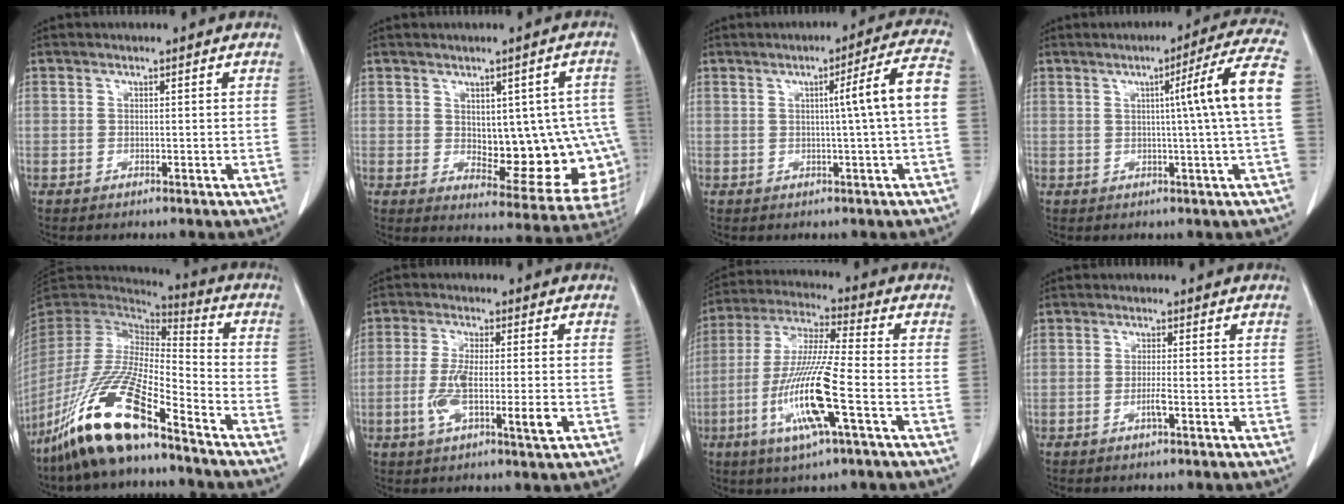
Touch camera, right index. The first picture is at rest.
{"total": 15.3, "force": [-0.4, 7.1, 13.6], "torque": [-0.132, 0.015, 0.021]}
{"total": 7.6, "force": [0.1, -1.4, 7.5], "torque": [-0.103, 0.011, 0.003]}
{"total": 10.2, "force": [1.0, -2.2, 9.9], "torque": [-0.129, 0.007, 0.011]}
{"total": 17.8, "force": [-11.7, 2.6, 13.2], "torque": [-0.281, -0.039, -0.225]}
{"total": 7.9, "force": [-2.0, 1.1, 7.6], "torque": [-0.140, -0.003, -0.034]}
{"total": 14.7, "force": [-4.8, 0.4, 13.9], "torque": [-0.286, -0.013, -0.093]}
{"total": 2.1, "force": [-0.8, -0.1, 1.9], "torque": [-0.036, 0.000, -0.014]}